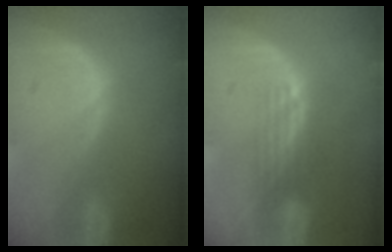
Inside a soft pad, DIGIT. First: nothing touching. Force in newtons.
{"total": 3.3, "press": 2.8, "slide": 1.8}